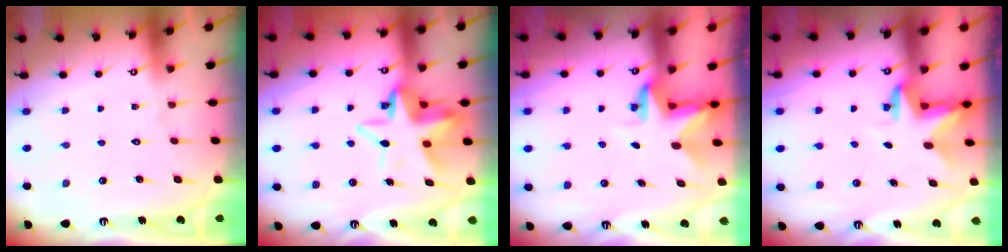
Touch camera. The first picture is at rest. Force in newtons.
{"total": 10.8, "press": 10.3, "slide": 3.1}
{"total": 3.1, "press": 3.1, "slide": 0.2}
{"total": 2.9, "press": 2.9, "slide": 0.1}